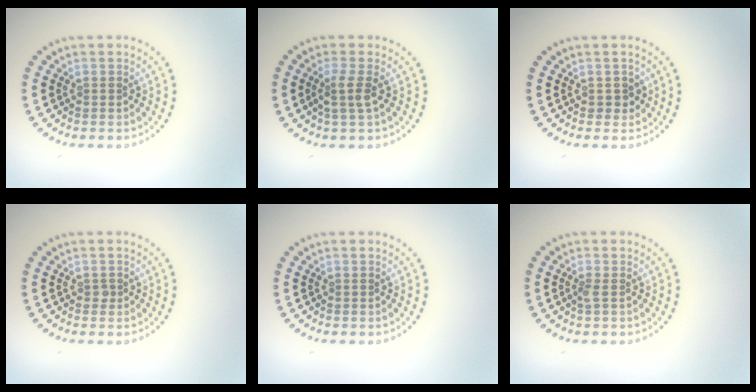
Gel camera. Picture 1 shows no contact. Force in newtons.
{"total": 1.9, "press": 1.5, "slide": 1.1}
{"total": 1.1, "press": 1.0, "slide": 0.4}
{"total": 0.7, "press": 0.5, "slide": 0.5}
{"total": 0.0}
{"total": 0.6, "press": 0.6, "slide": 0.3}